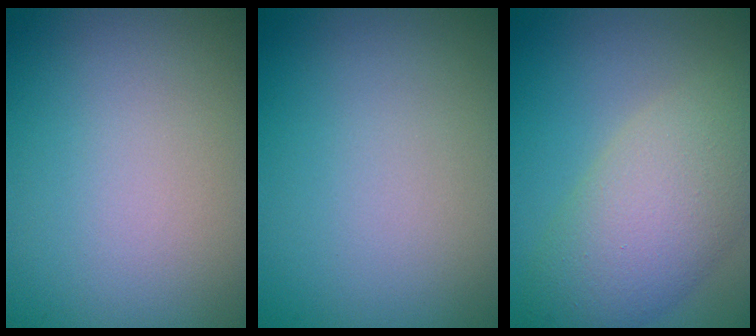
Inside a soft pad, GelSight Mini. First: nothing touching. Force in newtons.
{"total": 0.0}
{"total": 7.5, "press": 7.4, "slide": 0.6}